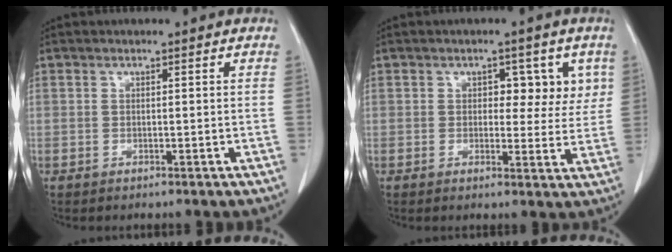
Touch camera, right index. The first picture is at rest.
{"total": 5.2, "force": [1.9, 3.3, 3.6], "torque": [-0.028, 0.011, 0.020]}